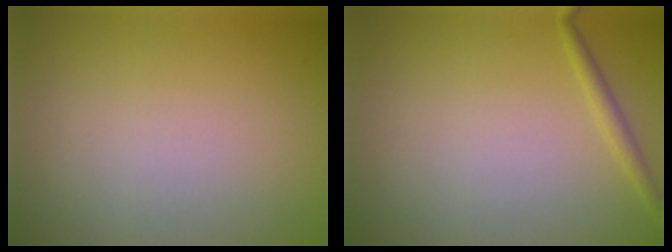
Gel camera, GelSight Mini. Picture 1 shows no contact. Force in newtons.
{"total": 1.1, "press": 1.1, "slide": 0.1}